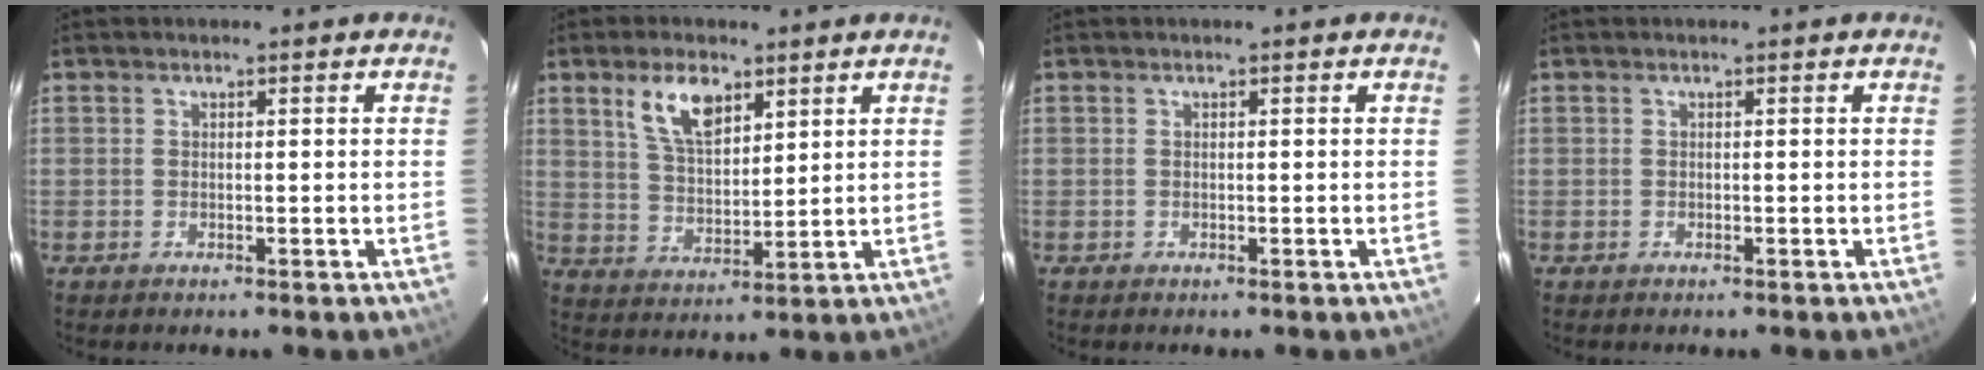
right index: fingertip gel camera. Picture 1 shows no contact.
{"total": 9.0, "force": [5.0, 4.2, 6.1], "torque": [-0.114, 0.010, 0.101]}
{"total": 0.0}
{"total": 0.0}